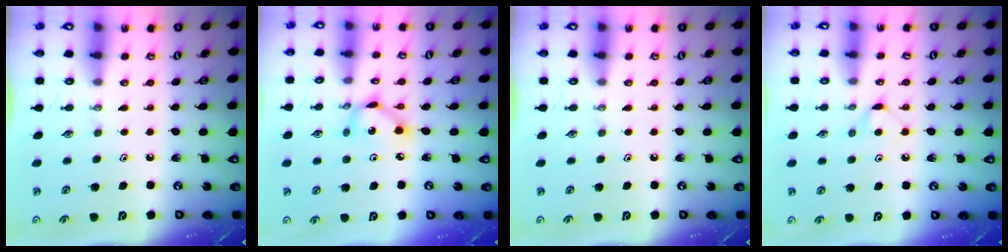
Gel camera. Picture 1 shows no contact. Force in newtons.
{"total": 7.3, "press": 7.3, "slide": 0.4}
{"total": 0.0}
{"total": 5.9, "press": 5.9, "slide": 0.5}